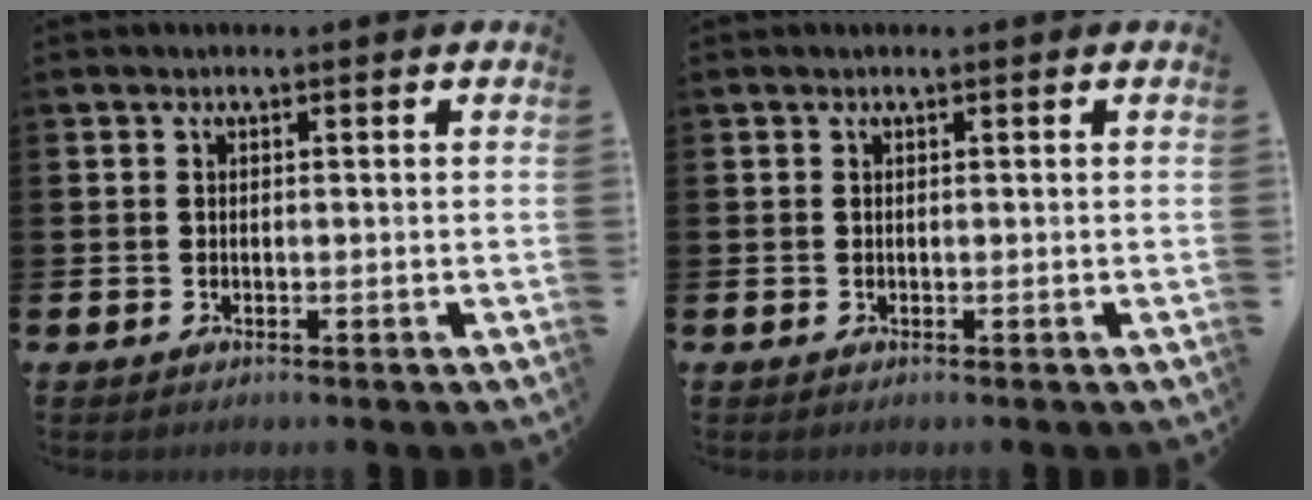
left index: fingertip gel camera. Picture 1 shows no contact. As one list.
[{"total": 0.0}]